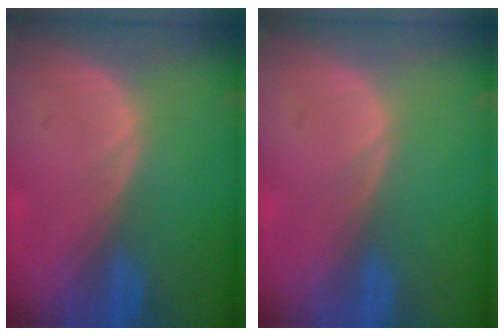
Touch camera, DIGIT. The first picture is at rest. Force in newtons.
{"total": 0.0}